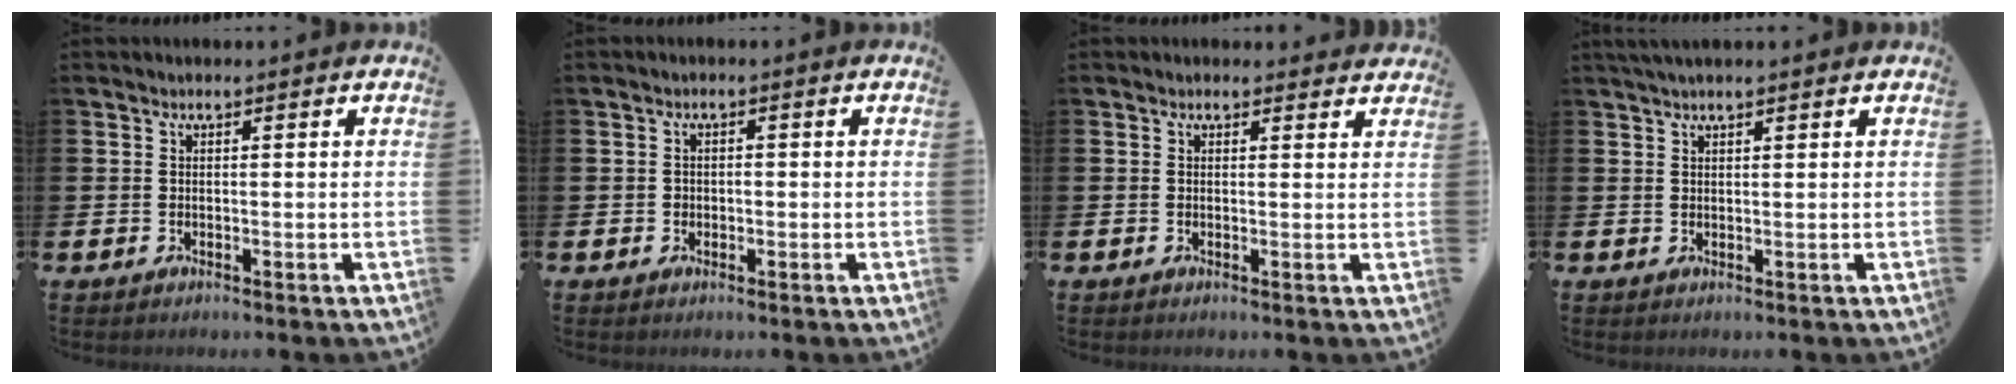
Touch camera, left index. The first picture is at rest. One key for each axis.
{"total": 0.9, "fx": -0.1, "fy": 0.8, "fz": 0.3, "tx": -0.008, "ty": 0.007, "tz": -0.004}
{"total": 1.0, "fx": 0.9, "fy": 0.3, "fz": 0.0, "tx": 0.006, "ty": 0.000, "tz": 0.015}
{"total": 1.6, "fx": 1.4, "fy": 0.1, "fz": 0.8, "tx": -0.017, "ty": 0.002, "tz": 0.025}